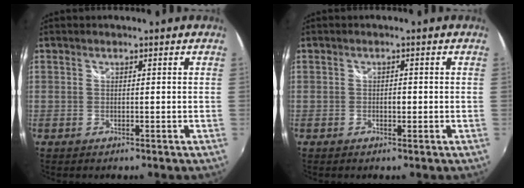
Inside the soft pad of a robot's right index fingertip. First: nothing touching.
{"total": 1.1, "force": [-0.3, 0.7, 0.8], "torque": [-0.013, 0.001, -0.006]}